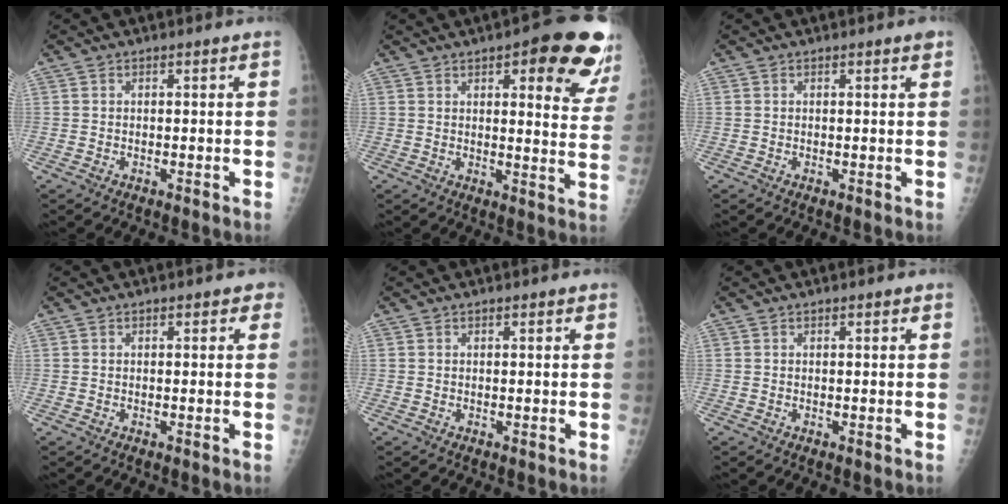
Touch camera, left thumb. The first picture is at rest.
{"total": 17.7, "force": [9.4, 5.5, 13.9], "torque": [-0.130, -0.040, 0.105]}
{"total": 1.0, "force": [0.6, 0.1, 0.8], "torque": [-0.011, -0.002, 0.007]}
{"total": 2.0, "force": [0.9, 1.1, 1.4], "torque": [-0.002, 0.001, 0.009]}
{"total": 1.0, "force": [0.6, 0.3, 0.7], "torque": [-0.010, 0.000, 0.007]}
{"total": 0.8, "force": [0.5, 0.2, 0.6], "torque": [-0.008, 0.000, 0.006]}